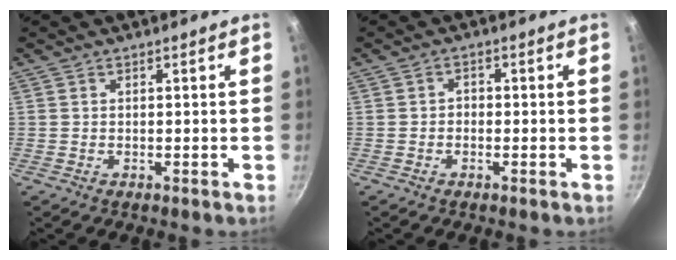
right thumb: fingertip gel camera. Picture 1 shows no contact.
{"total": 1.7, "force": [-0.5, 1.4, 0.8], "torque": [-0.009, 0.009, -0.011]}